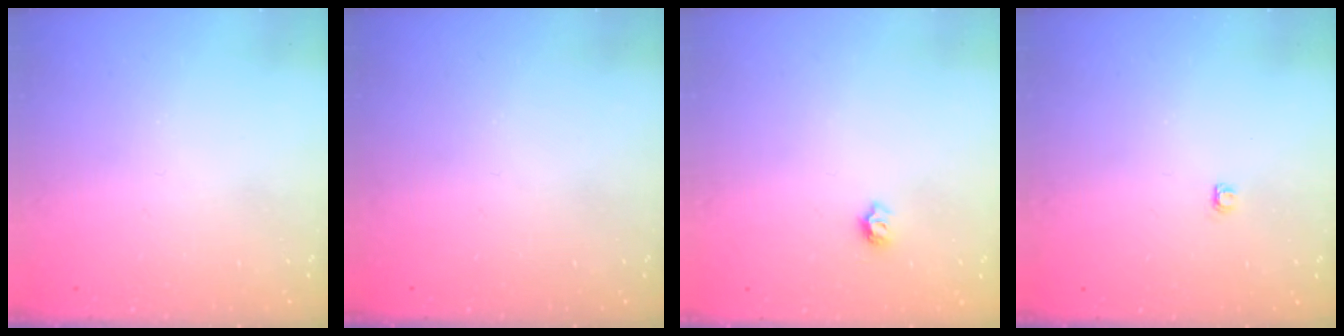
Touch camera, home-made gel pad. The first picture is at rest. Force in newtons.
{"total": 0.0}
{"total": 5.5, "press": 5.5, "slide": 0.5}
{"total": 2.8, "press": 2.8, "slide": 0.4}